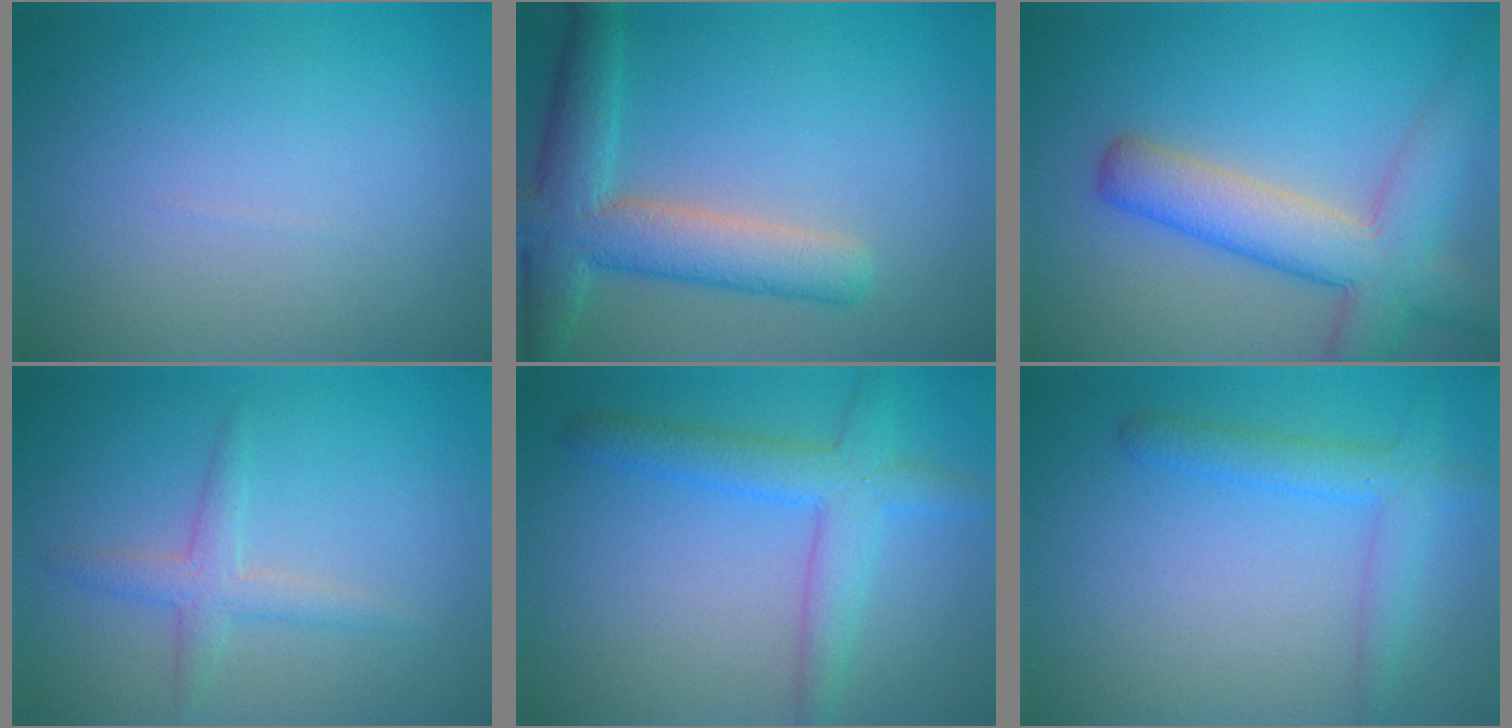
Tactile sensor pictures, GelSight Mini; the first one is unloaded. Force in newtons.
{"total": 6.5, "press": 6.5, "slide": 0.3}
{"total": 7.5, "press": 7.5, "slide": 0.3}
{"total": 2.3, "press": 2.3, "slide": 0.1}
{"total": 4.2, "press": 4.2, "slide": 0.2}
{"total": 2.9, "press": 2.9, "slide": 0.2}